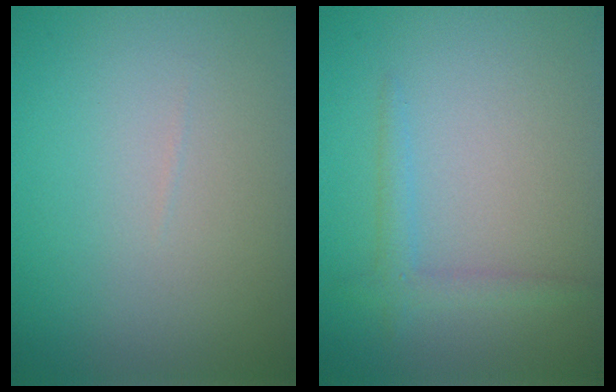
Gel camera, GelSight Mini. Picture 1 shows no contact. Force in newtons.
{"total": 1.7, "press": 1.7, "slide": 0.1}